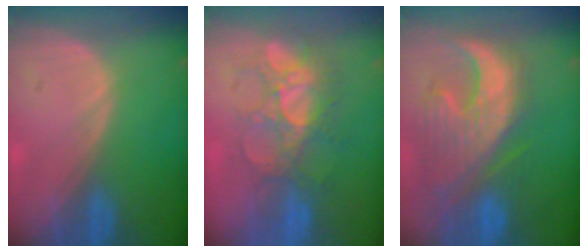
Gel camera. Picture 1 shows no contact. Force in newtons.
{"total": 8.2, "press": 7.7, "slide": 2.8}
{"total": 12.2, "press": 11.2, "slide": 4.9}